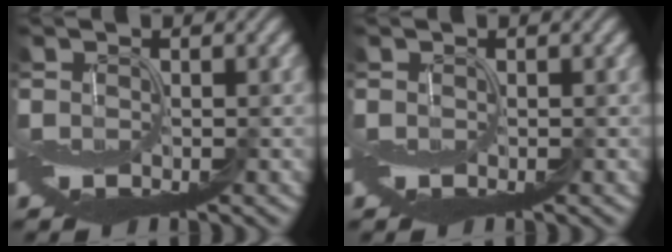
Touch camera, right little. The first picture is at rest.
{"total": 0.0}